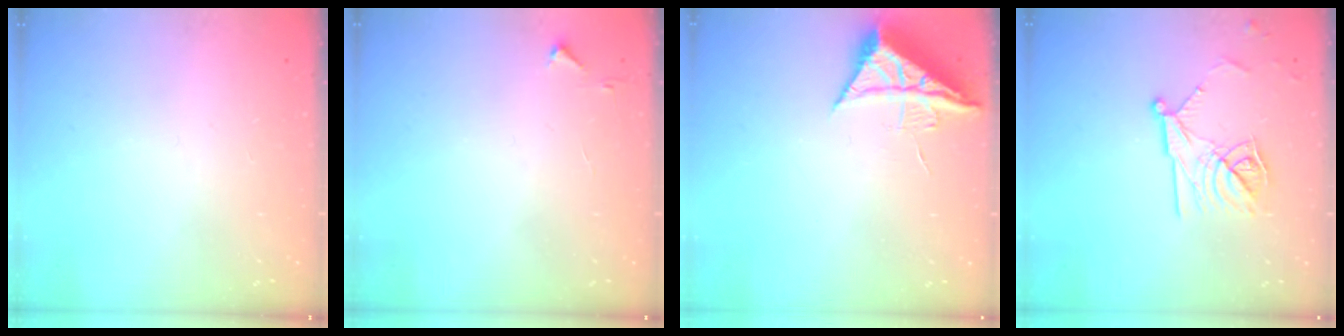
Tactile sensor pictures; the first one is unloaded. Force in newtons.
{"total": 2.8, "press": 2.8, "slide": 0.4}
{"total": 7.7, "press": 7.7, "slide": 0.4}
{"total": 13.5, "press": 13.5, "slide": 0.2}